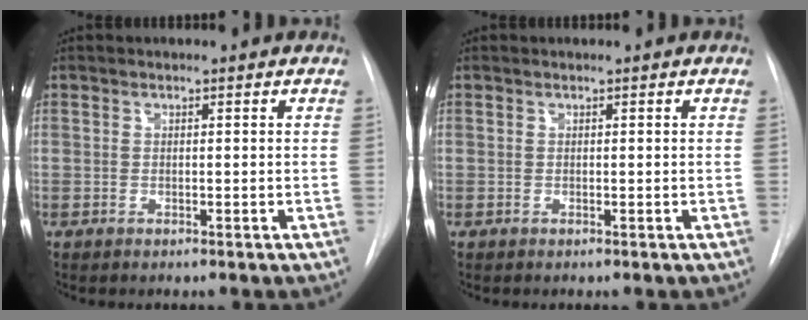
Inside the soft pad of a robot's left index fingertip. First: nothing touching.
{"total": 0.0}